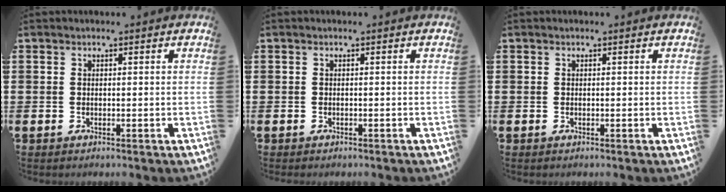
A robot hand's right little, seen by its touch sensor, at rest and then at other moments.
{"total": 0.0}
{"total": 0.0}